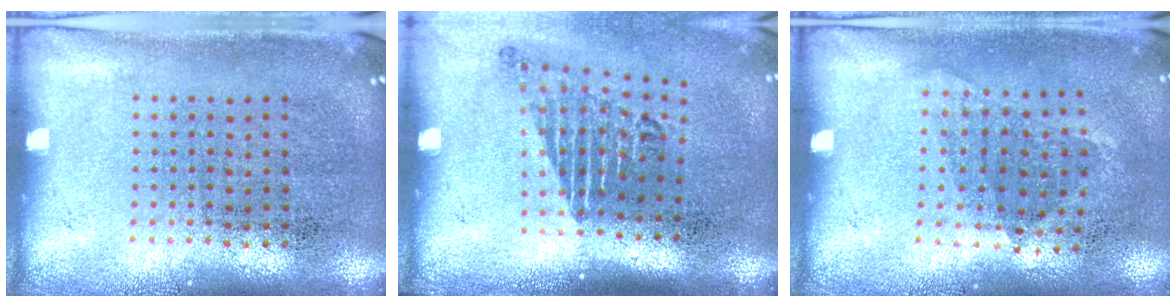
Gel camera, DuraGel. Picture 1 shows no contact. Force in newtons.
{"total": 1.8, "press": 1.3, "slide": 1.3}
{"total": 1.0, "press": 0.8, "slide": 0.6}